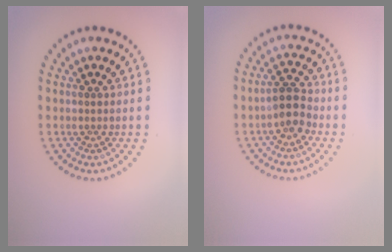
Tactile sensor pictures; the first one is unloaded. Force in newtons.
{"total": 3.2, "press": 3.0, "slide": 1.2}